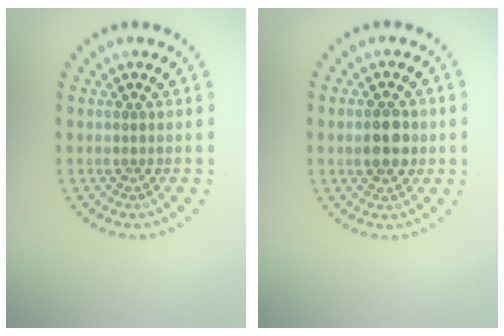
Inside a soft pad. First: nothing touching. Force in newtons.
{"total": 3.7, "press": 3.7, "slide": 0.1}